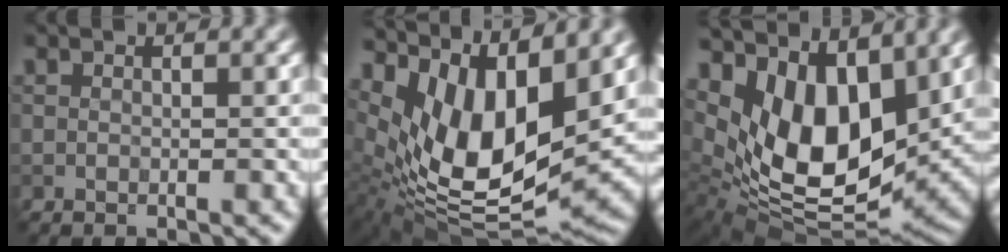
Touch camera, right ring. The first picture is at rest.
{"total": 12.5, "force": [4.0, 5.8, 10.3], "torque": [-0.192, -0.014, 0.077]}
{"total": 11.3, "force": [4.1, 6.2, 8.5], "torque": [-0.151, -0.011, 0.072]}